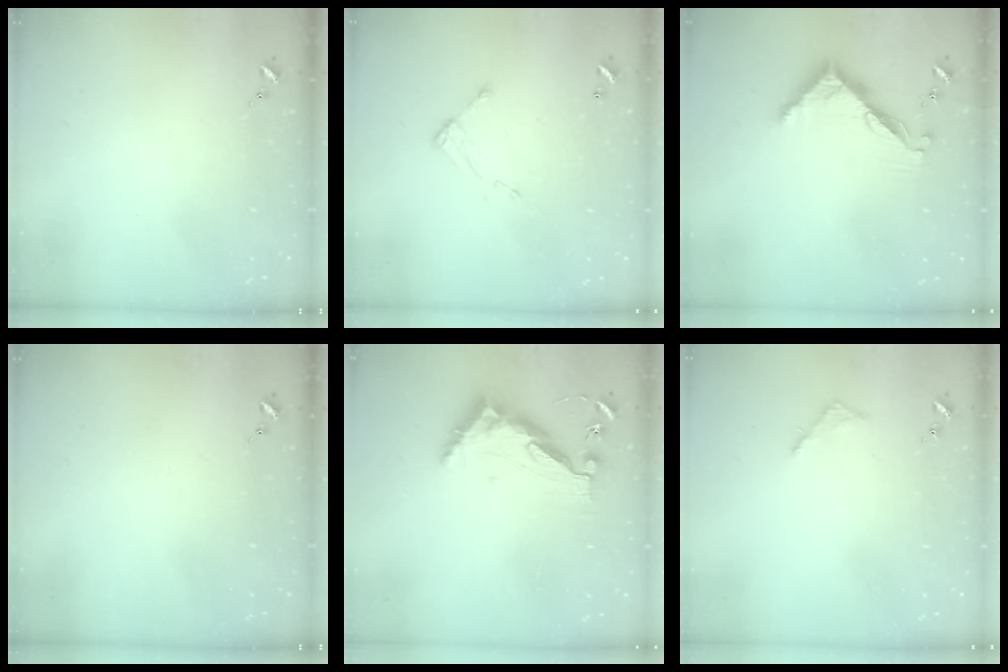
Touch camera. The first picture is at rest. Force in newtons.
{"total": 4.7, "press": 4.6, "slide": 0.4}
{"total": 8.7, "press": 8.7, "slide": 0.6}
{"total": 0.0}
{"total": 10.6, "press": 10.5, "slide": 0.9}
{"total": 2.8, "press": 2.7, "slide": 0.3}